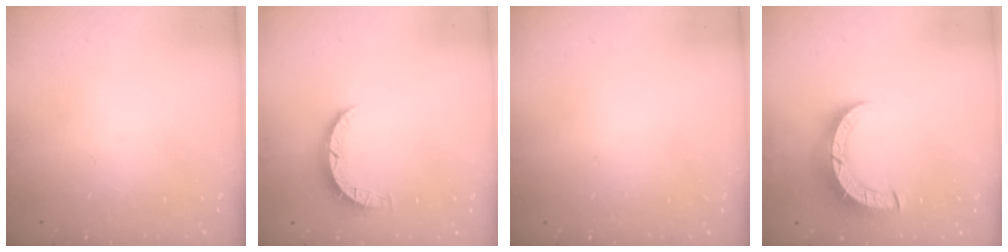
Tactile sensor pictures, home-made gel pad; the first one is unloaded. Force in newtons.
{"total": 4.1, "press": 4.1, "slide": 0.4}
{"total": 2.5, "press": 2.5, "slide": 0.2}
{"total": 8.8, "press": 8.8, "slide": 1.1}